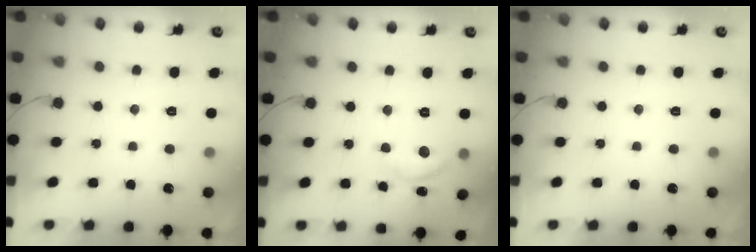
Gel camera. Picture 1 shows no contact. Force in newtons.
{"total": 9.0, "press": 9.0, "slide": 0.6}
{"total": 0.0}